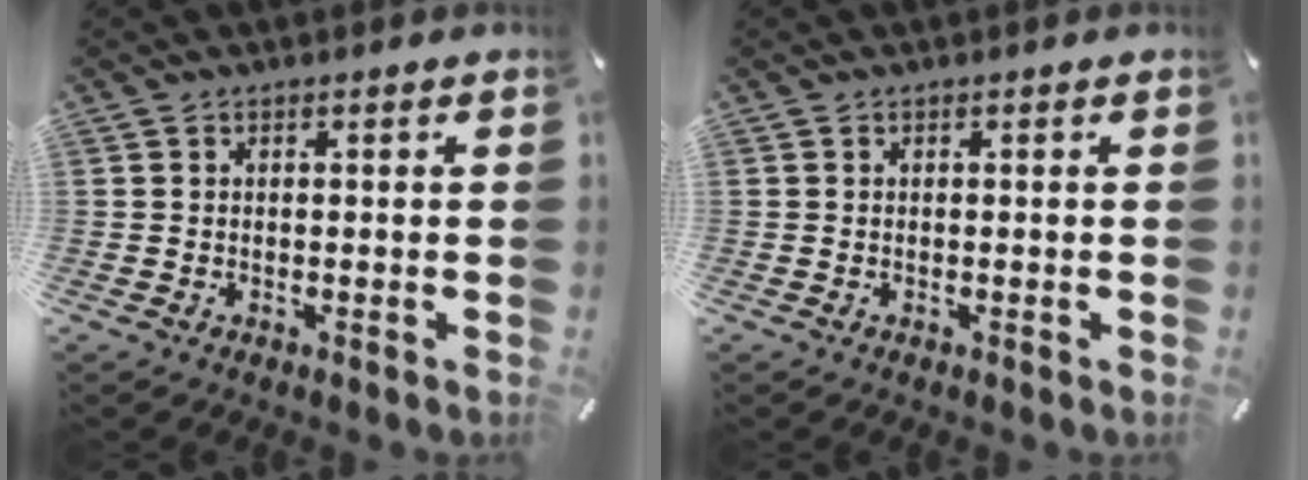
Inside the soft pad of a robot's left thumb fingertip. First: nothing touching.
{"total": 0.0}